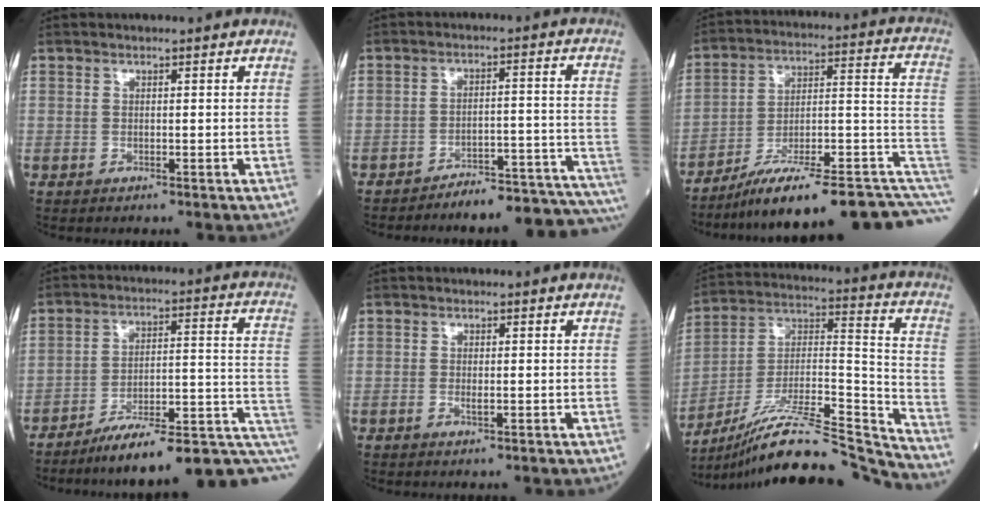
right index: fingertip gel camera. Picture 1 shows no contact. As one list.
[{"total": 16.8, "force": [-16.2, 1.7, 4.0], "torque": [0.000, 0.033, -0.203]}, {"total": 23.3, "force": [-16.5, 3.3, 16.2], "torque": [-0.148, 0.049, -0.240]}, {"total": 19.6, "force": [-12.7, 4.0, 14.4], "torque": [-0.138, 0.047, -0.179]}, {"total": 0.8, "force": [-0.3, 0.2, 0.8], "torque": [-0.017, -0.002, -0.005]}, {"total": 22.2, "force": [-20.7, -0.6, 8.1], "torque": [-0.149, 0.020, -0.344]}]